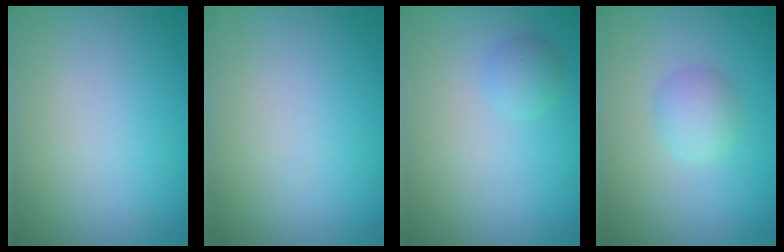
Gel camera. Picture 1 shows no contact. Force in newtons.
{"total": 0.0}
{"total": 1.3, "press": 1.3, "slide": 0.1}
{"total": 2.2, "press": 2.2, "slide": 0.1}